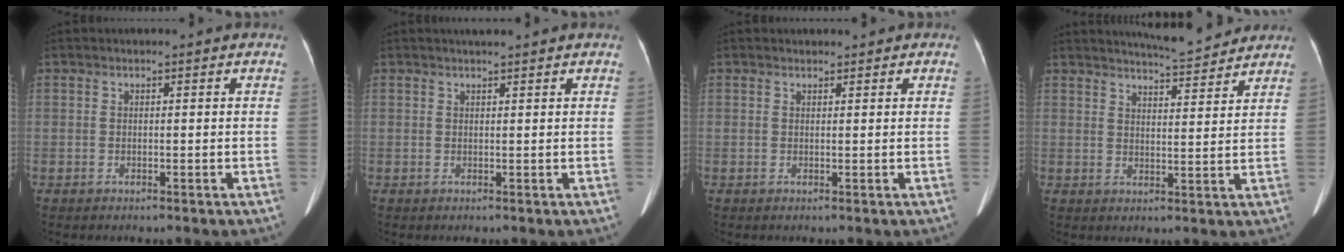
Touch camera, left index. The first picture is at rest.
{"total": 2.8, "force": [2.4, 0.1, 1.3], "torque": [-0.016, 0.017, 0.035]}
{"total": 2.2, "force": [1.9, 1.0, 0.5], "torque": [0.000, 0.016, 0.020]}
{"total": 8.8, "force": [8.4, 0.9, 2.5], "torque": [-0.041, 0.002, 0.112]}